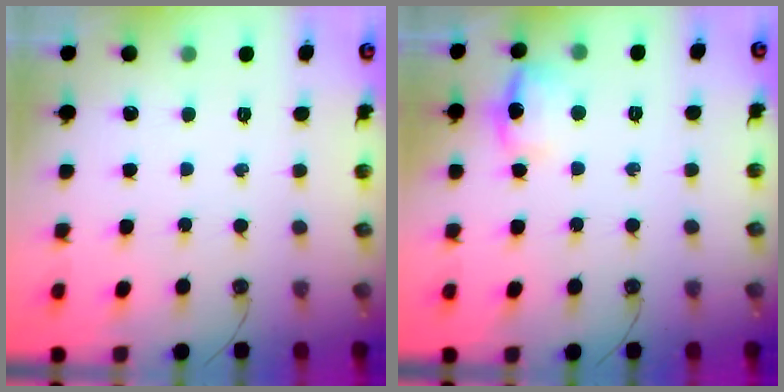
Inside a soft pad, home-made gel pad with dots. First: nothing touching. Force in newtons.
{"total": 10.5, "press": 10.5, "slide": 0.8}